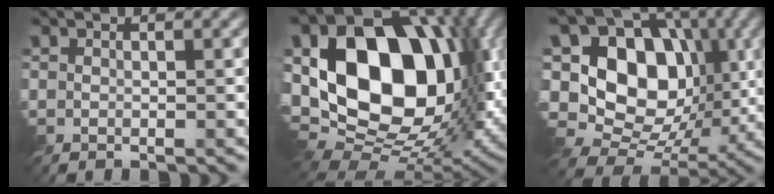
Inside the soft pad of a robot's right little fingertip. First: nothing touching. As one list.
[{"total": 17.5, "force": [2.2, 12.0, 12.5], "torque": [-0.247, -0.010, 0.041]}, {"total": 14.2, "force": [2.2, 10.8, 9.0], "torque": [-0.160, 0.018, 0.028]}]